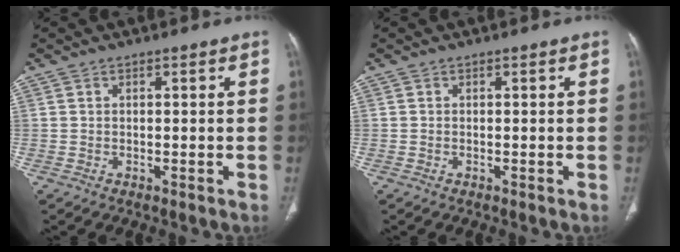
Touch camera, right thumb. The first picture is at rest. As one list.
[{"total": 0.0}]